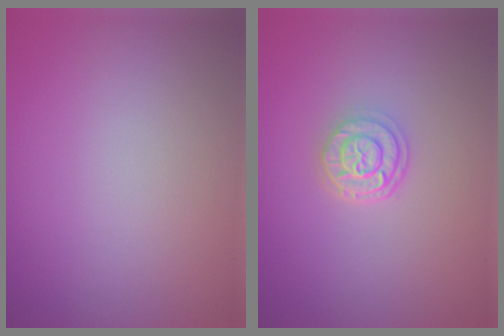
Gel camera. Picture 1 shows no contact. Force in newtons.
{"total": 3.0, "press": 2.4, "slide": 1.9}